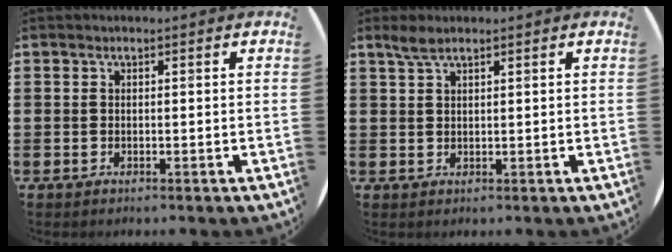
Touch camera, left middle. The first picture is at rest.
{"total": 2.1, "force": [1.7, 0.4, 1.2], "torque": [-0.025, 0.004, 0.030]}